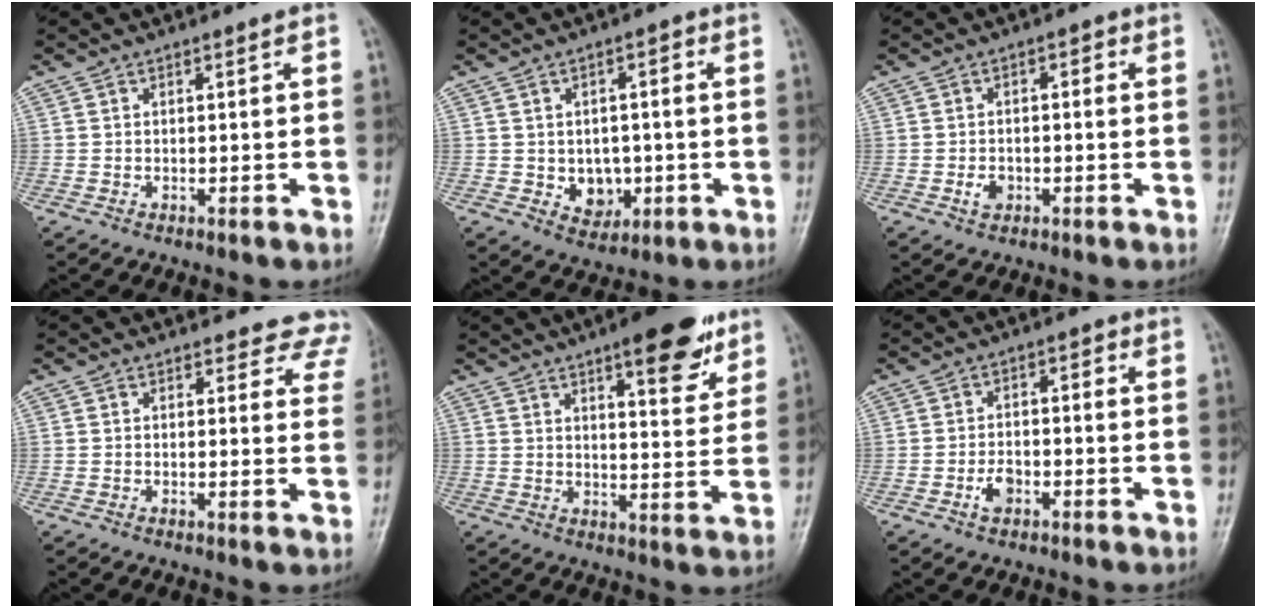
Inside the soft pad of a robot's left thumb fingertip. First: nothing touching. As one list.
[{"total": 6.9, "force": [-0.9, 5.5, 4.0], "torque": [-0.020, 0.004, -0.006]}, {"total": 3.6, "force": [-0.8, 2.7, 2.2], "torque": [-0.020, 0.013, -0.016]}, {"total": 8.2, "force": [7.5, 3.3, 0.3], "torque": [0.055, -0.034, 0.048]}, {"total": 12.8, "force": [7.9, 4.1, 9.1], "torque": [-0.089, -0.040, 0.105]}, {"total": 4.1, "force": [-1.6, 2.7, 2.7], "torque": [-0.035, 0.020, -0.031]}]